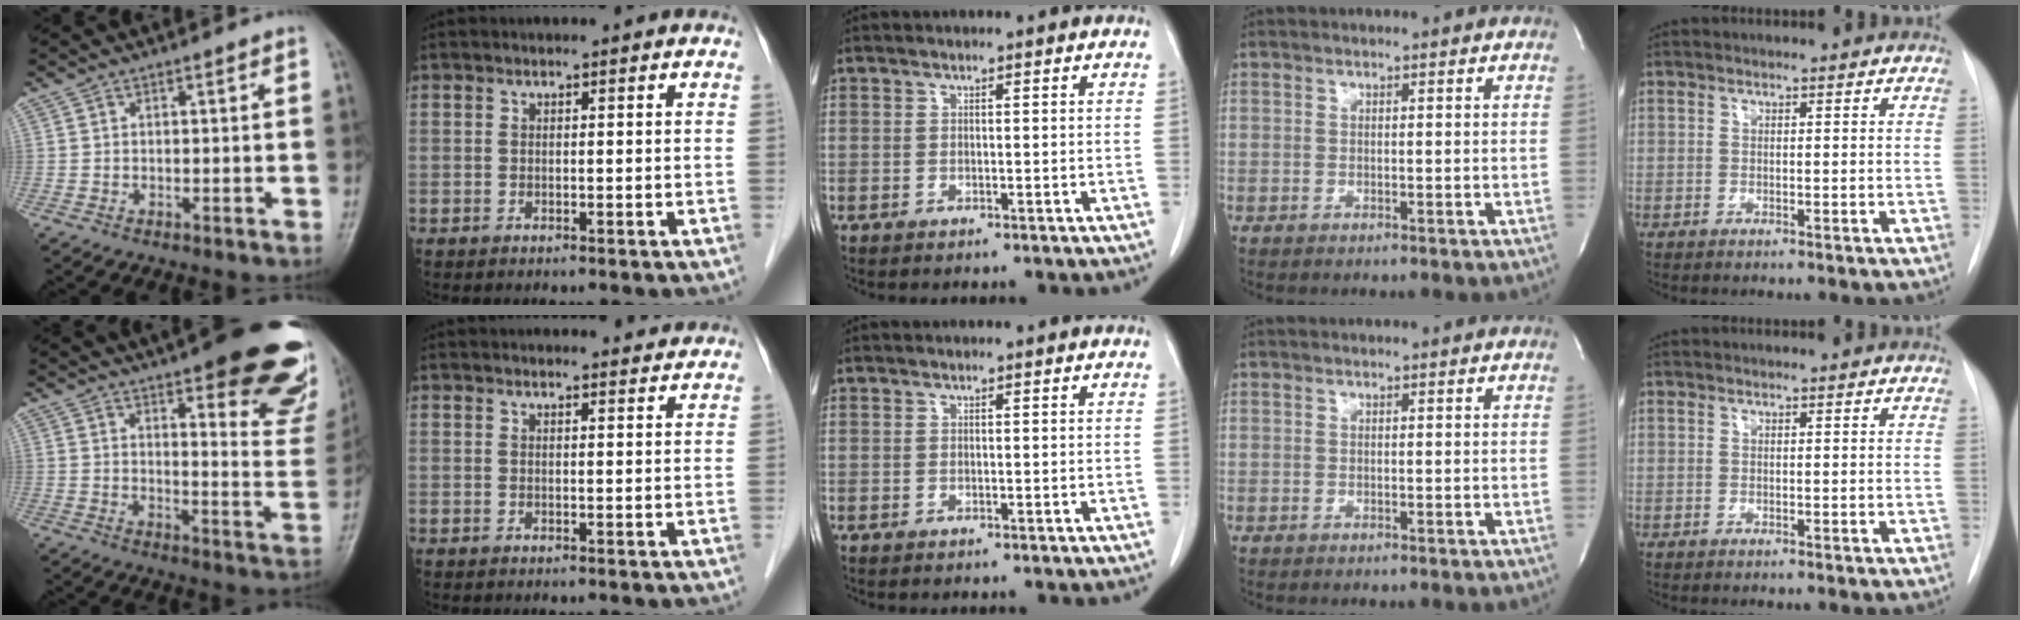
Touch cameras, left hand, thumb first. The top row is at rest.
{"thumb": {"total": 27.9, "force": [18.7, 7.4, 19.4], "torque": [-0.191, -0.085, 0.227]}, "index": {"total": 6.6, "force": [6.3, 1.0, 1.3], "torque": [-0.008, 0.016, 0.065]}}